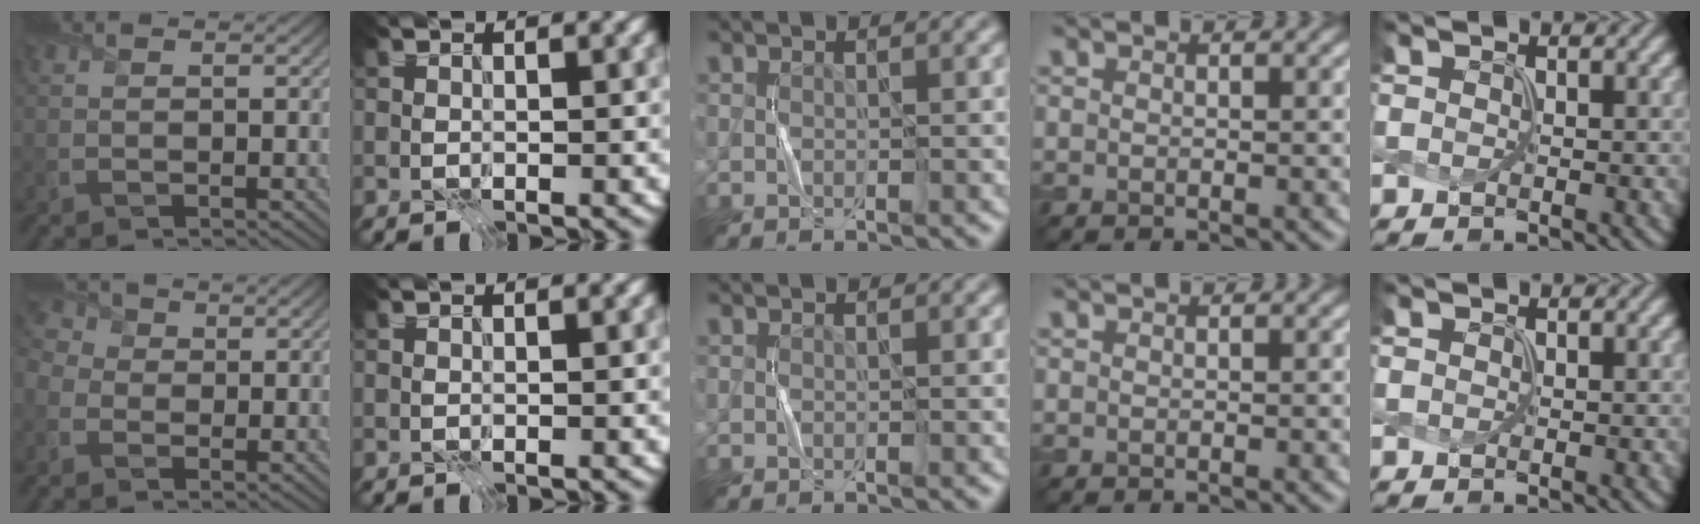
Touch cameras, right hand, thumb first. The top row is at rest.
{"thumb": {"total": 5.4, "force": [-0.4, 4.6, 2.8], "torque": [-0.099, 0.005, -0.013]}}